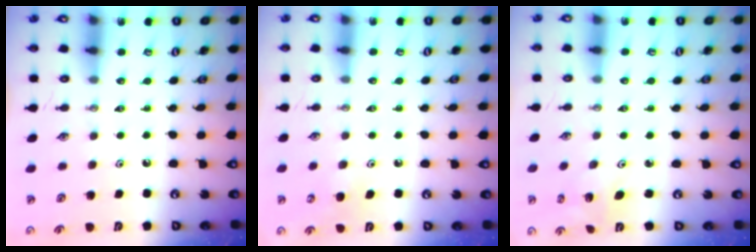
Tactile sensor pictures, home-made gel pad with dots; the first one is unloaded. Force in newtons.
{"total": 6.1, "press": 6.0, "slide": 0.5}
{"total": 2.7, "press": 2.7, "slide": 0.1}